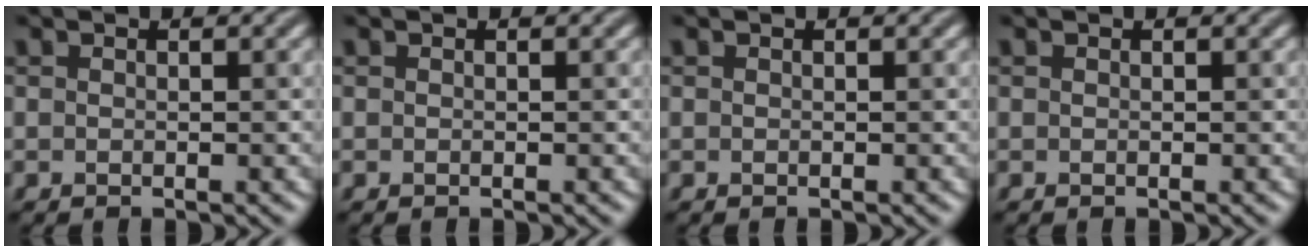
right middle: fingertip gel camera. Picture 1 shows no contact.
{"total": 0.0}
{"total": 0.0}
{"total": 0.0}